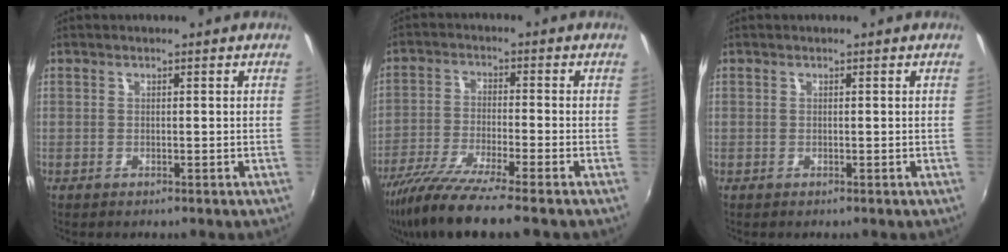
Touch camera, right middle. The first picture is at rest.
{"total": 11.7, "force": [-9.2, 0.3, 7.2], "torque": [-0.160, -0.036, -0.170]}
{"total": 0.0}